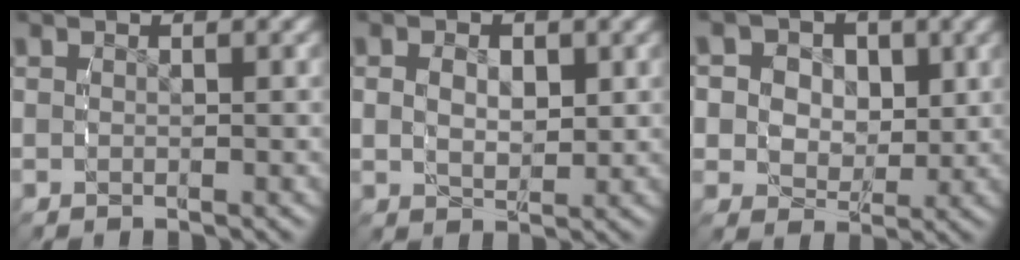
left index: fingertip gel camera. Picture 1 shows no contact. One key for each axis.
{"total": 2.8, "fx": 0.5, "fy": 1.7, "fz": 2.1, "tx": -0.036, "ty": -0.014, "tz": 0.020}
{"total": 8.5, "fx": 0.2, "fy": 7.6, "fz": 3.8, "tx": -0.091, "ty": -0.028, "tz": 0.002}